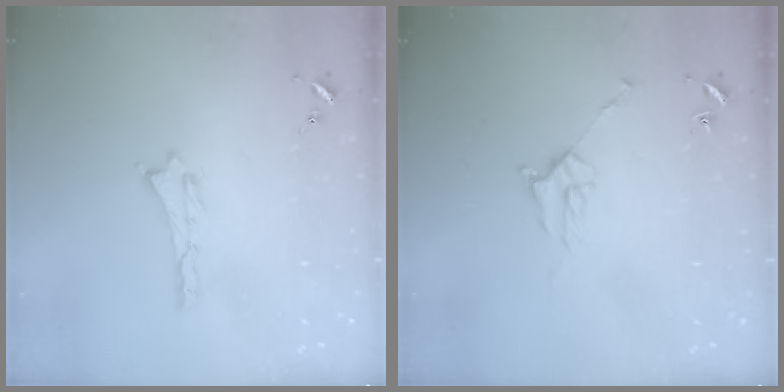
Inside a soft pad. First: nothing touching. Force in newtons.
{"total": 3.7, "press": 3.6, "slide": 0.5}